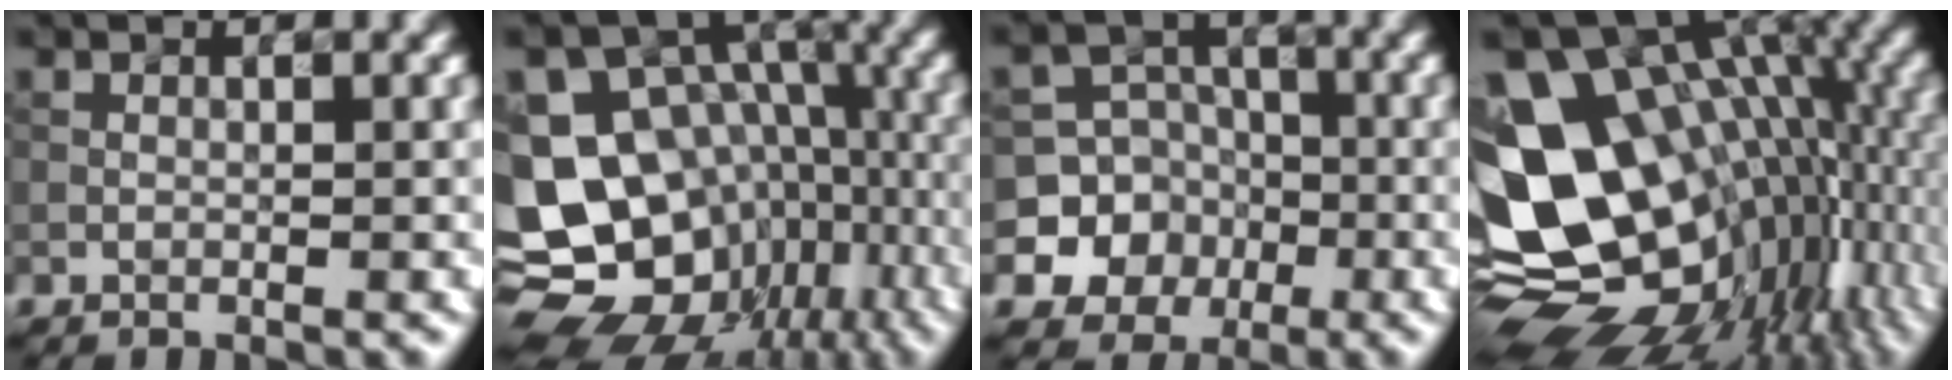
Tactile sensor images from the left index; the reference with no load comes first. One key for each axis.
{"total": 17.5, "fx": -5.2, "fy": 14.1, "fz": 8.9, "tx": -0.178, "ty": -0.010, "tz": -0.046}
{"total": 9.4, "fx": -3.1, "fy": 8.8, "fz": 0.9, "tx": -0.033, "ty": -0.001, "tz": -0.062}
{"total": 17.3, "fx": -1.1, "fy": 11.2, "fz": 13.1, "tx": -0.221, "ty": -0.016, "tz": 0.015}